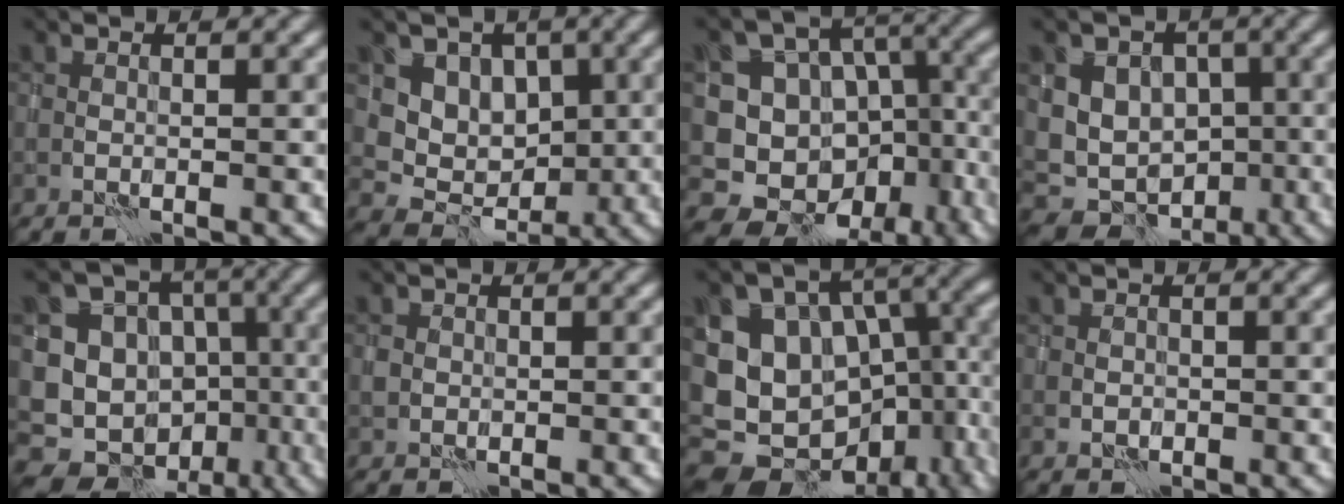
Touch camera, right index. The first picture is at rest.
{"total": 5.5, "force": [1.7, 4.7, 2.3], "torque": [-0.029, -0.008, 0.018]}
{"total": 13.3, "force": [-6.8, 10.8, 3.9], "torque": [-0.051, -0.018, -0.073]}
{"total": 9.3, "force": [-0.8, 8.2, 4.2], "torque": [-0.038, 0.022, -0.033]}
{"total": 15.9, "force": [-7.0, 13.6, 4.2], "torque": [-0.093, -0.019, -0.097]}
{"total": 1.2, "force": [0.0, 1.2, 0.2], "torque": [-0.004, -0.003, 0.000]}
{"total": 13.5, "force": [-3.7, 10.1, 8.1], "torque": [-0.153, -0.021, -0.039]}
{"total": 0.9, "force": [-0.3, 0.8, 0.2], "torque": [0.000, -0.004, -0.003]}